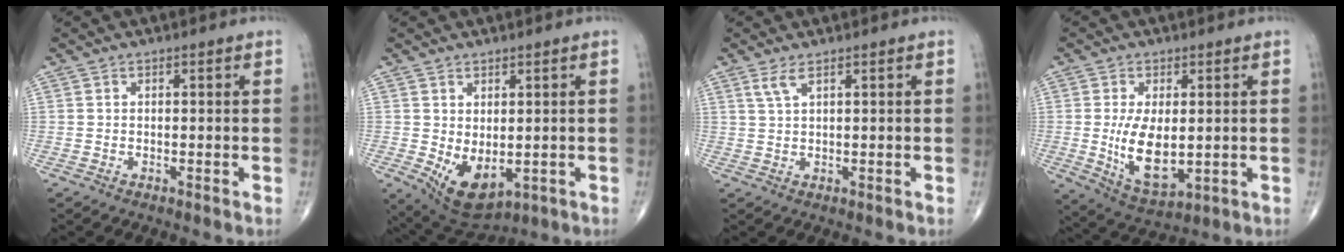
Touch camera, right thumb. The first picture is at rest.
{"total": 8.3, "force": [-1.0, 4.7, 6.8], "torque": [-0.100, -0.008, 0.009]}
{"total": 2.2, "force": [1.3, 0.4, 1.7], "torque": [-0.043, -0.001, 0.034]}
{"total": 10.6, "force": [-0.2, 5.3, 9.2], "torque": [-0.159, -0.020, 0.015]}